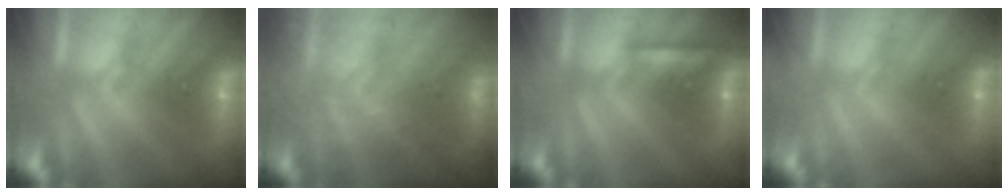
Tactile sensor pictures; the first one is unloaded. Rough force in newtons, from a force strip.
{"total": 7.6}
{"total": 2.3}
{"total": 2.4}